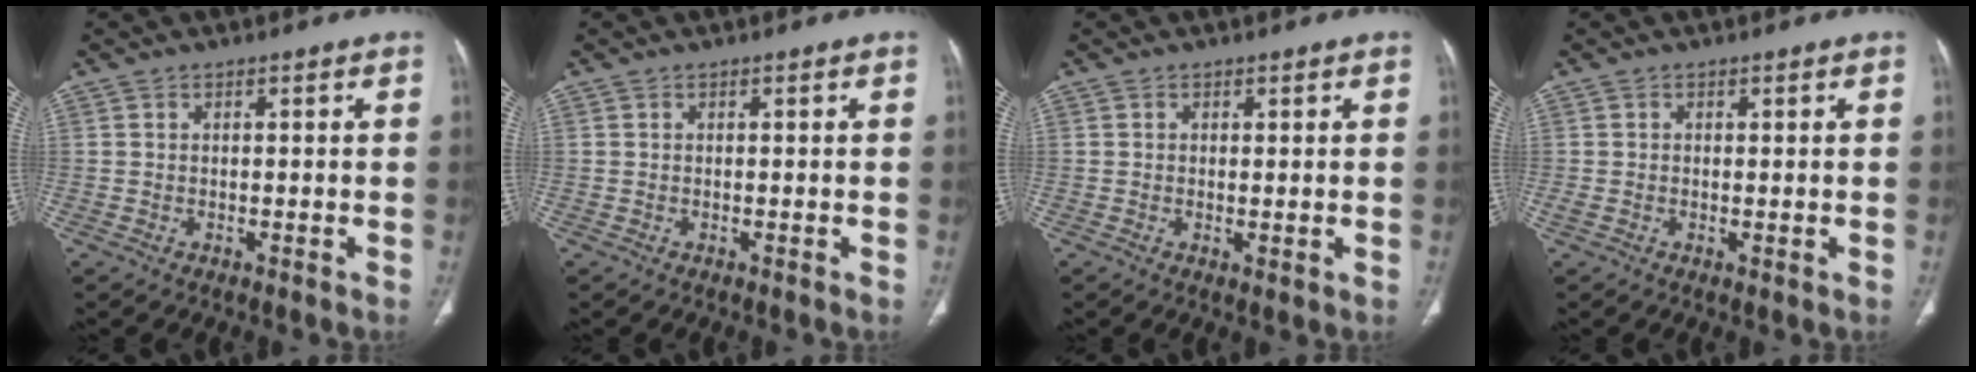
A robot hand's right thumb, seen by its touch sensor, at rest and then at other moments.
{"total": 0.0}
{"total": 1.0, "force": [0.1, 0.4, 0.9], "torque": [-0.023, -0.007, 0.004]}
{"total": 1.1, "force": [0.0, 0.6, 0.9], "torque": [-0.023, -0.005, 0.000]}